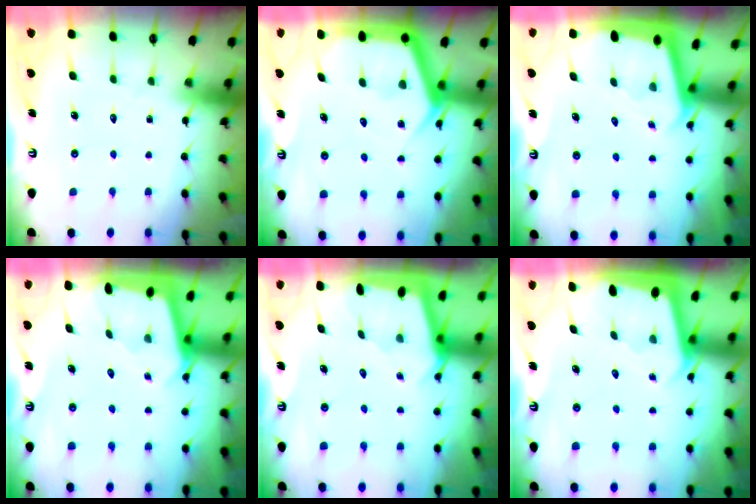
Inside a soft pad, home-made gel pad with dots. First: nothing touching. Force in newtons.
{"total": 6.6, "press": 6.6, "slide": 0.7}
{"total": 1.8, "press": 1.8, "slide": 0.0}
{"total": 1.9, "press": 1.9, "slide": 0.2}
{"total": 2.2, "press": 2.2, "slide": 0.3}
{"total": 1.8, "press": 1.8, "slide": 0.1}